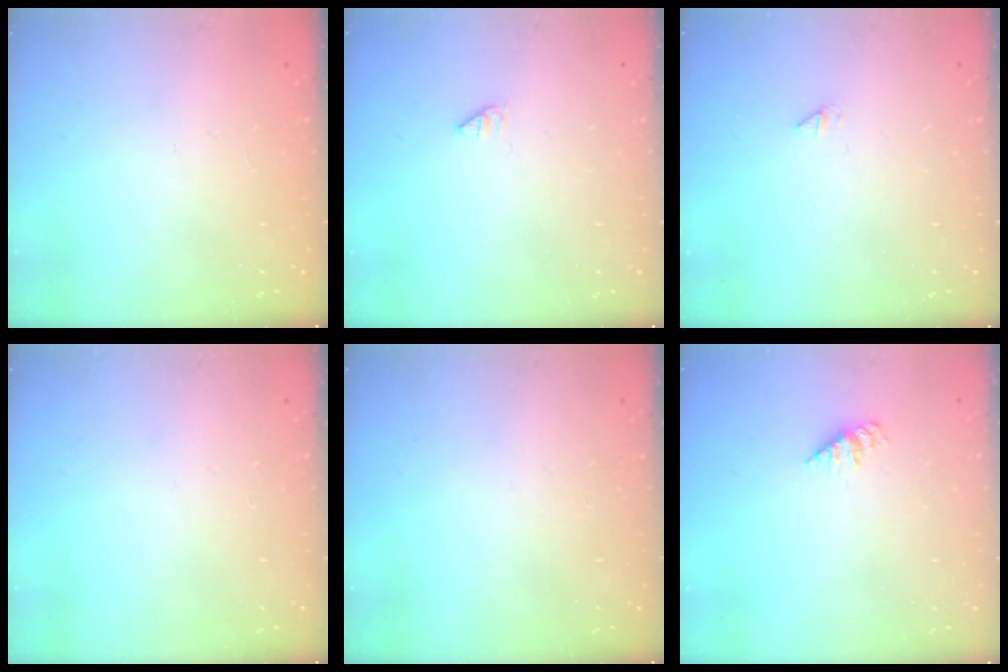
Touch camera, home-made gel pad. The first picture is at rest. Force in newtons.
{"total": 0.0}
{"total": 0.0}
{"total": 0.0}
{"total": 0.0}
{"total": 1.6, "press": 1.6, "slide": 0.2}